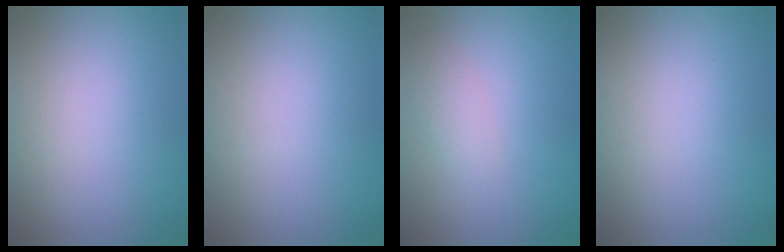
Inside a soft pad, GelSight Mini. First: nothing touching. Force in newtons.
{"total": 0.0}
{"total": 1.3, "press": 1.3, "slide": 0.0}
{"total": 0.0}